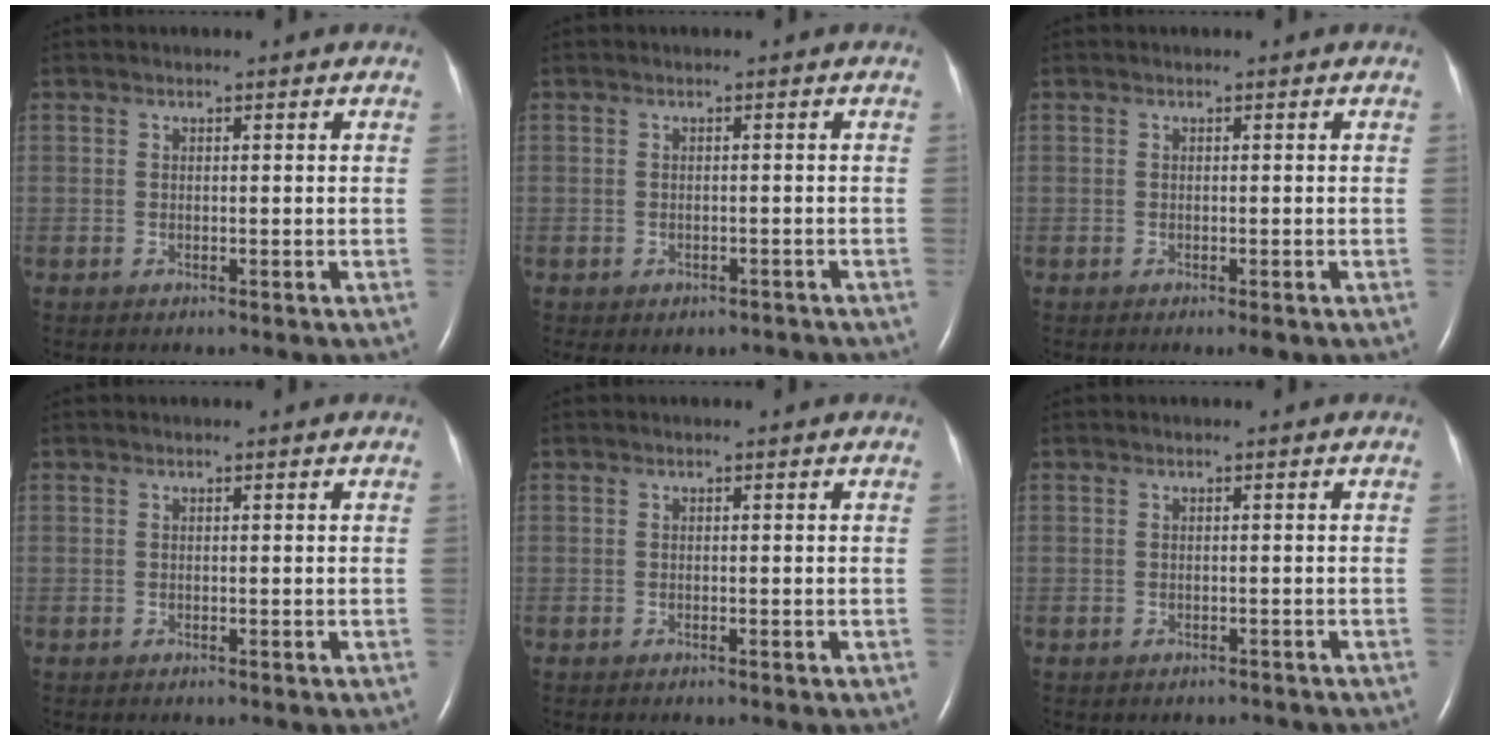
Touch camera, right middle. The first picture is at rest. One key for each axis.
{"total": 3.5, "fx": -2.7, "fy": 2.0, "fz": 0.9, "tx": -0.006, "ty": 0.008, "tz": -0.029}
{"total": 1.3, "fx": -0.7, "fy": 0.2, "fz": 1.0, "tx": -0.014, "ty": -0.004, "tz": -0.008}
{"total": 0.0}
{"total": 0.0}
{"total": 1.5, "fx": -1.3, "fy": 0.7, "fz": 0.1, "tx": -0.006, "ty": 0.000, "tz": -0.017}